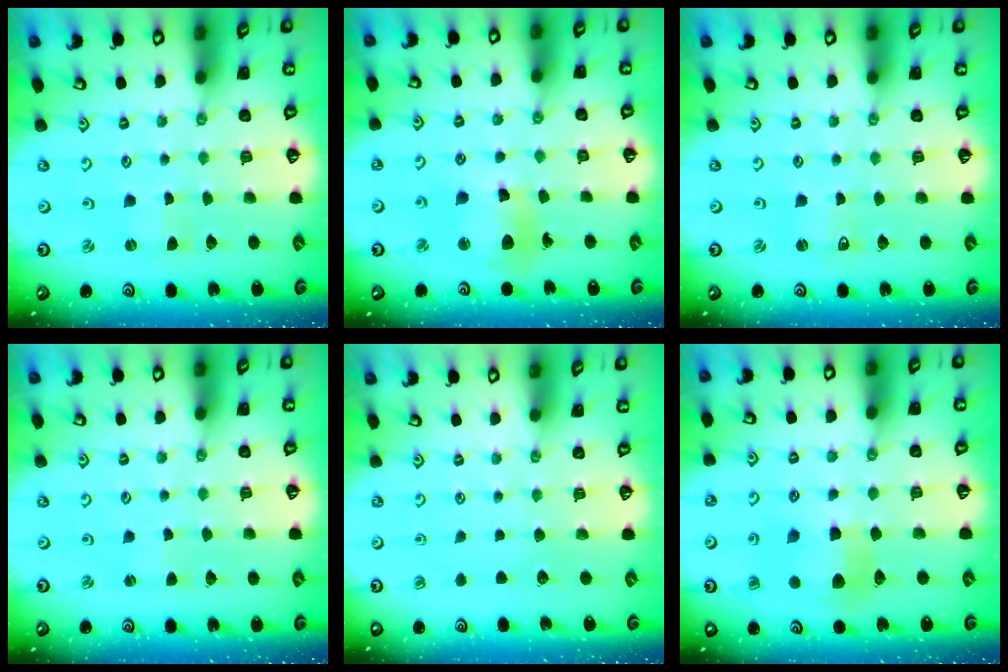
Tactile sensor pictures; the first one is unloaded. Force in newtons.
{"total": 11.0, "press": 10.7, "slide": 2.4}
{"total": 2.7, "press": 2.7, "slide": 0.3}
{"total": 0.9, "press": 0.9, "slide": 0.1}
{"total": 0.0}
{"total": 10.4, "press": 10.4, "slide": 0.8}